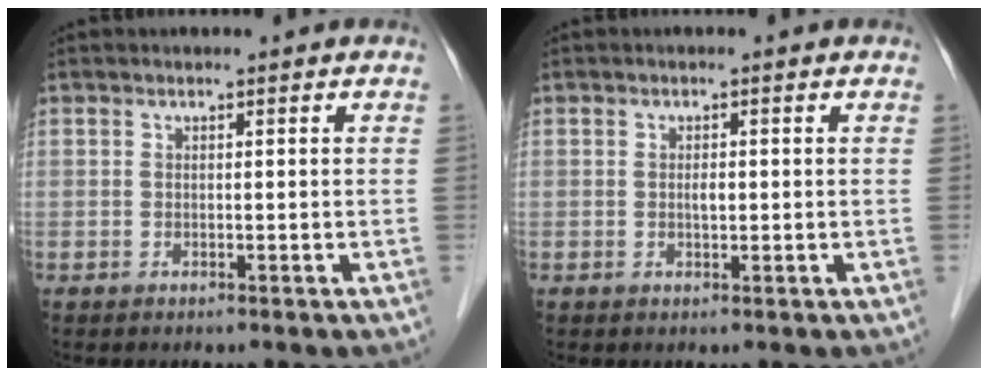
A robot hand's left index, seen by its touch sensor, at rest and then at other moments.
{"total": 1.2, "force": [0.0, 0.5, 1.1], "torque": [-0.020, 0.001, 0.000]}